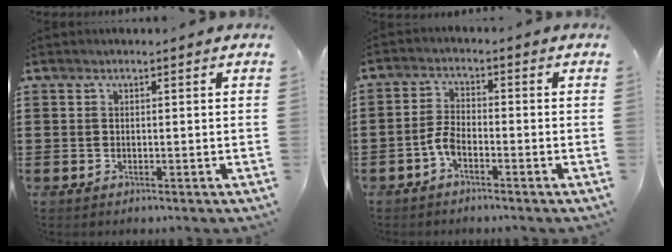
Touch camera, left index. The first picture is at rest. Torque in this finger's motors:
{"motor_torque": [0.69, 0.58, 0.34, 0.08]}